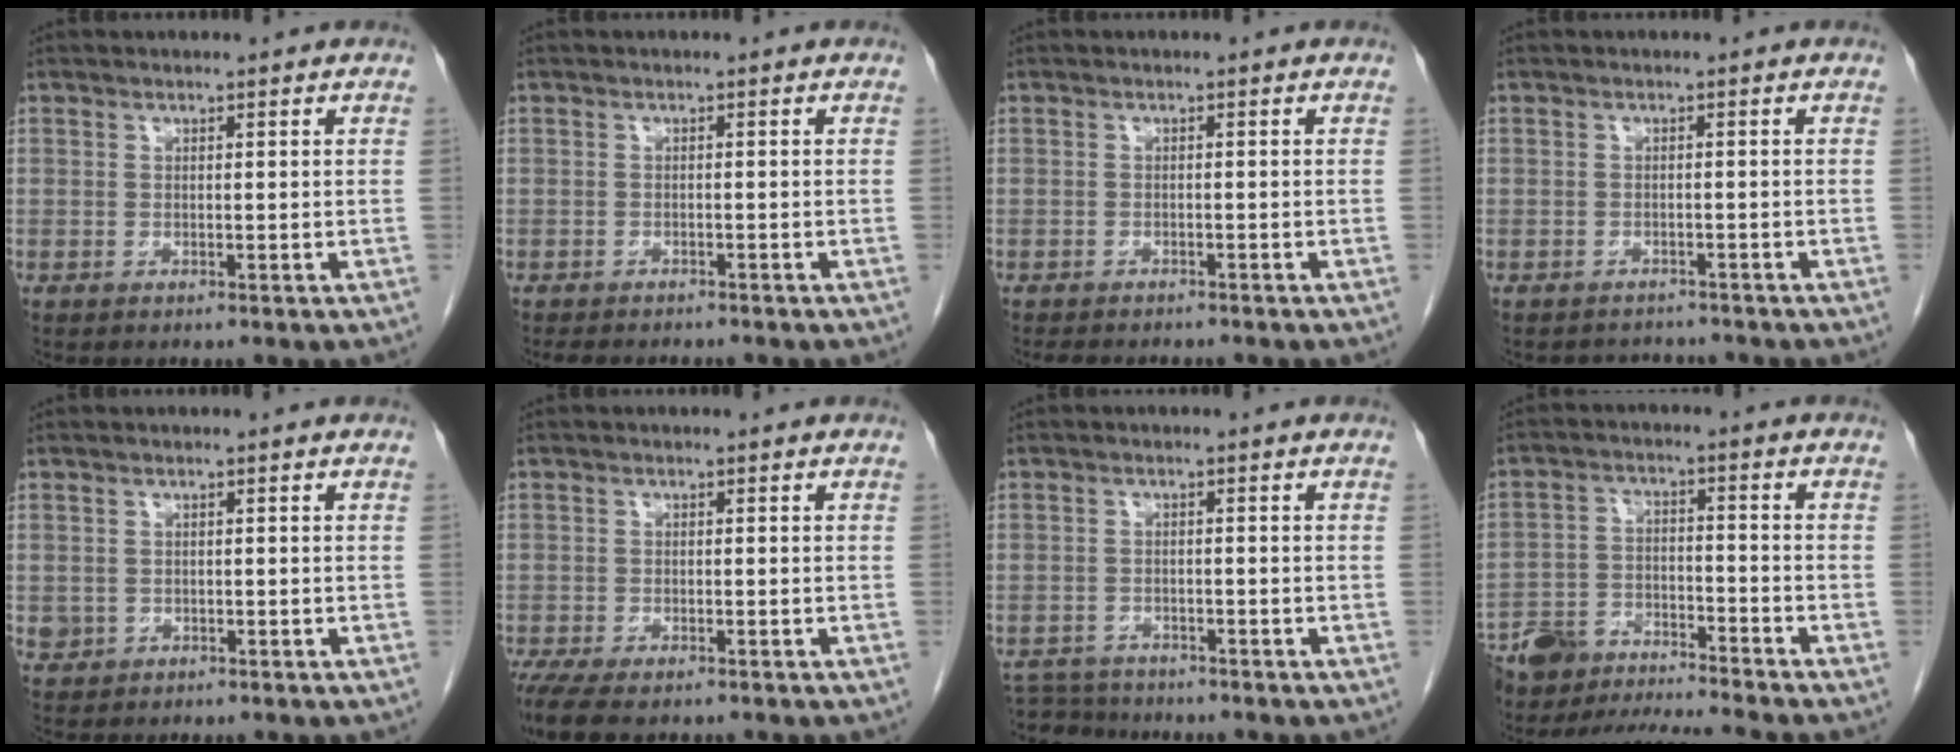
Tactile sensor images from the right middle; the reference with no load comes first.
{"total": 5.3, "force": [-4.8, 1.1, 2.1], "torque": [-0.025, -0.008, -0.069]}
{"total": 5.3, "force": [-4.7, 1.3, 2.1], "torque": [-0.028, -0.007, -0.066]}
{"total": 3.0, "force": [-2.8, 0.9, -0.4], "torque": [0.008, -0.003, -0.042]}
{"total": 1.5, "force": [-0.3, 1.4, 0.3], "torque": [-0.003, 0.004, 0.002]}
{"total": 7.1, "force": [-5.3, 2.5, 4.1], "torque": [-0.071, -0.016, -0.084]}
{"total": 4.6, "force": [-4.5, 1.1, -0.3], "torque": [0.007, -0.007, -0.077]}
{"total": 11.1, "force": [-10.8, -0.5, 2.4], "torque": [-0.042, 0.011, -0.191]}